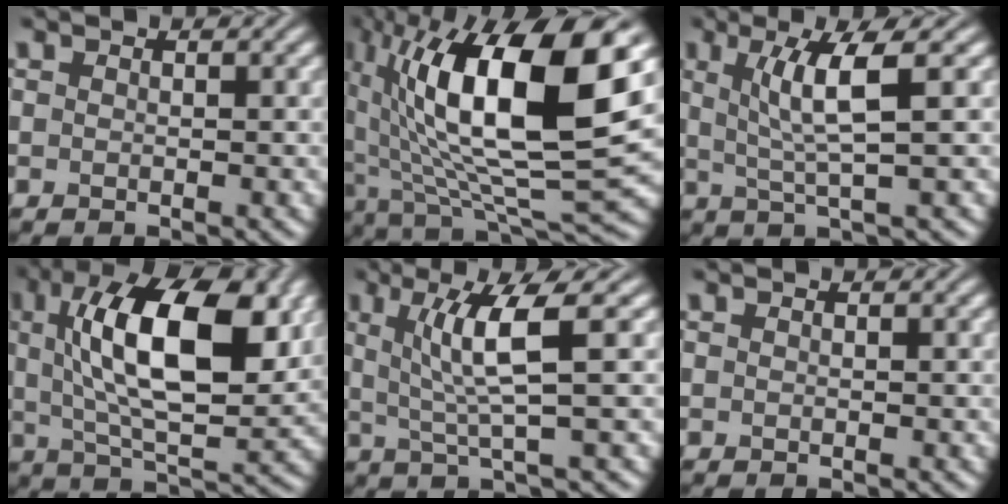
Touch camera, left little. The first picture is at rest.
{"total": 16.9, "force": [4.1, 6.3, 15.1], "torque": [-0.264, -0.001, 0.065]}
{"total": 4.9, "force": [1.3, 0.8, 4.7], "torque": [-0.084, 0.001, 0.028]}
{"total": 13.3, "force": [3.3, 5.5, 11.7], "torque": [-0.182, 0.010, 0.048]}
{"total": 5.7, "force": [1.3, 0.8, 5.4], "torque": [-0.101, 0.002, 0.027]}
{"total": 0.0}